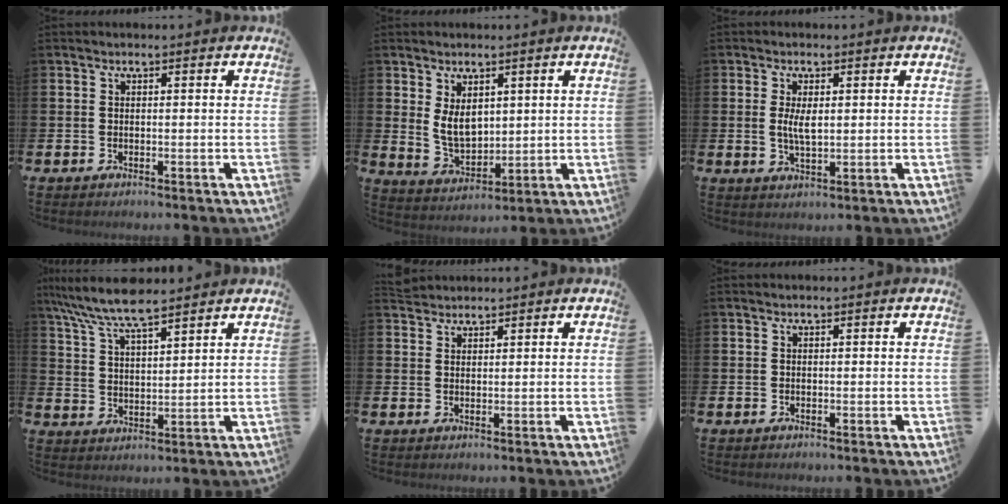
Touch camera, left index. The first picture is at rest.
{"total": 4.7, "force": [2.2, 2.9, 3.0], "torque": [-0.051, -0.004, 0.037]}
{"total": 3.5, "force": [0.6, 1.4, 3.1], "torque": [-0.051, -0.001, 0.006]}
{"total": 7.7, "force": [7.0, 1.3, 2.9], "torque": [-0.081, -0.028, 0.126]}
{"total": 2.1, "force": [2.1, 0.6, 0.0], "torque": [0.008, -0.006, 0.037]}
{"total": 0.0}